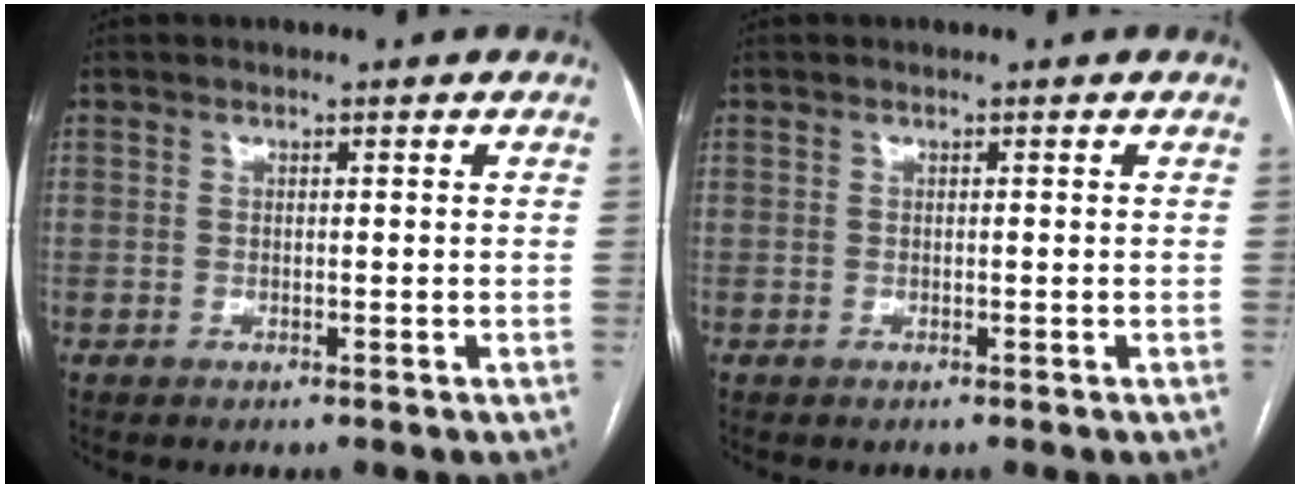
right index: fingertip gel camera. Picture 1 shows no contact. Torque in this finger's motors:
{"motor_torque": [0.10, 0.04, 0.05, 0.01]}